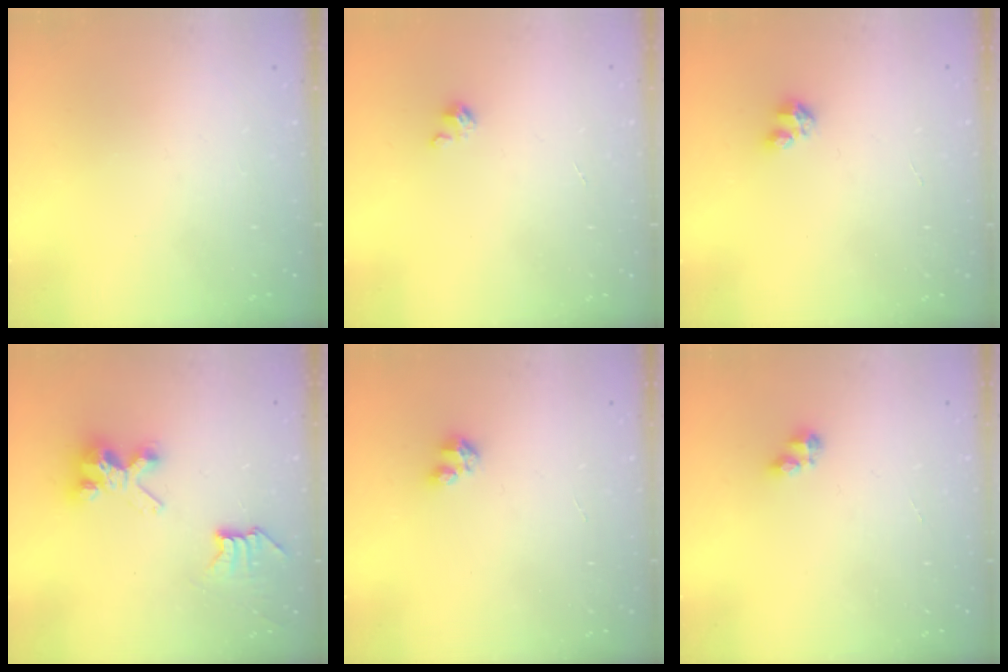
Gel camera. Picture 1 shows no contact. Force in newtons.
{"total": 1.4, "press": 1.4, "slide": 0.3}
{"total": 3.4, "press": 3.4, "slide": 0.4}
{"total": 7.4, "press": 7.4, "slide": 0.0}
{"total": 3.4, "press": 3.4, "slide": 0.4}
{"total": 3.0, "press": 2.9, "slide": 0.5}